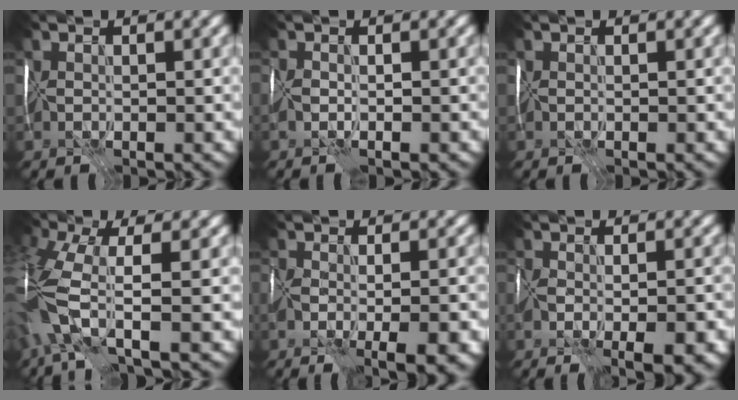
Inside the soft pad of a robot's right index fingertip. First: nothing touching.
{"total": 1.7, "force": [-1.1, 0.6, 1.2], "torque": [-0.024, -0.004, -0.020]}
{"total": 0.0}
{"total": 8.1, "force": [-2.2, 3.0, 7.2], "torque": [-0.178, -0.007, -0.058]}
{"total": 7.1, "force": [-3.0, 2.6, 5.9], "torque": [-0.079, -0.010, -0.034]}
{"total": 6.3, "force": [-2.9, 2.3, 5.1], "torque": [-0.072, -0.007, -0.034]}